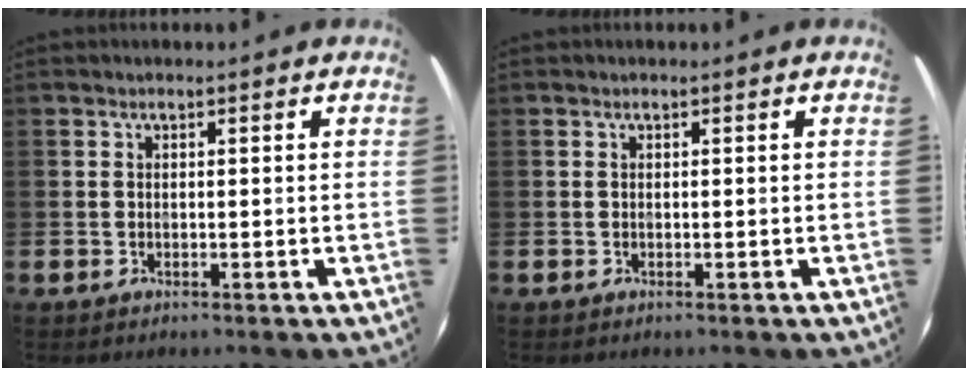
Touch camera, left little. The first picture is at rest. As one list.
[{"total": 0.0}]